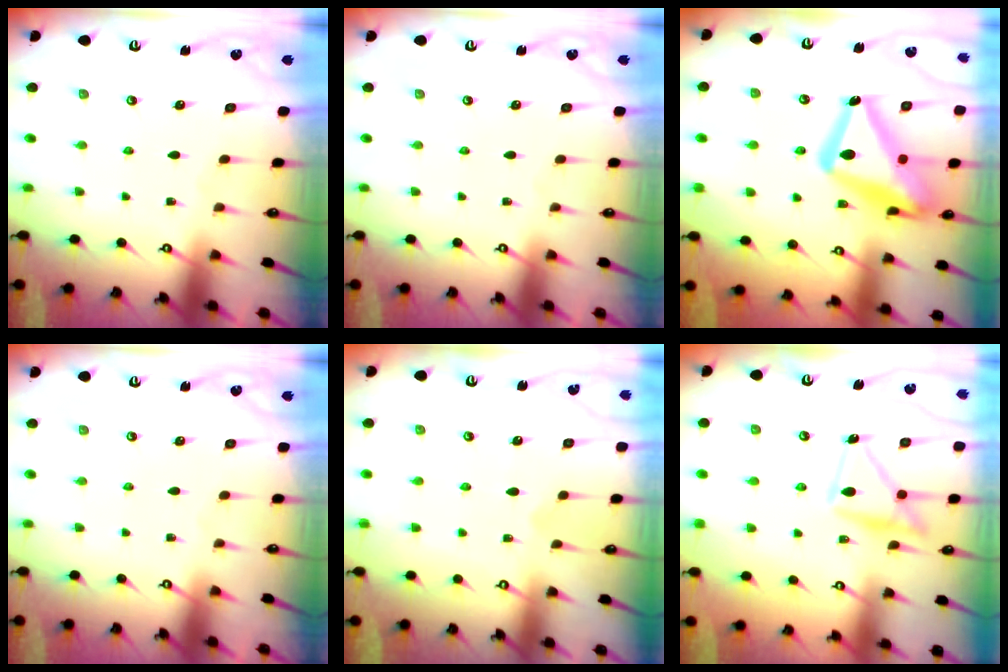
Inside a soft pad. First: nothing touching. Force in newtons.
{"total": 0.0}
{"total": 22.8, "press": 22.8, "slide": 1.7}
{"total": 0.0}
{"total": 7.0, "press": 7.0, "slide": 0.5}
{"total": 16.6, "press": 16.5, "slide": 1.0}